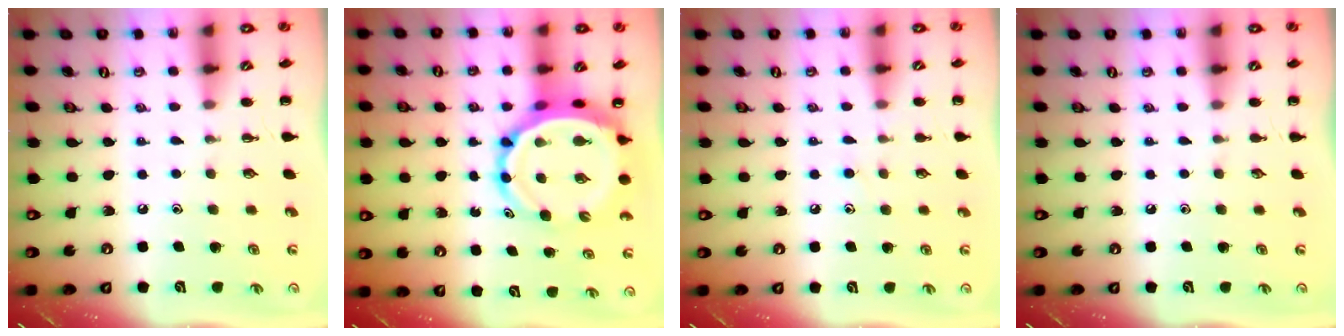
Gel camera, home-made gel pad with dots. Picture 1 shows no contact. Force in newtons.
{"total": 10.2, "press": 9.7, "slide": 3.3}
{"total": 6.8, "press": 6.5, "slide": 1.8}
{"total": 0.0}